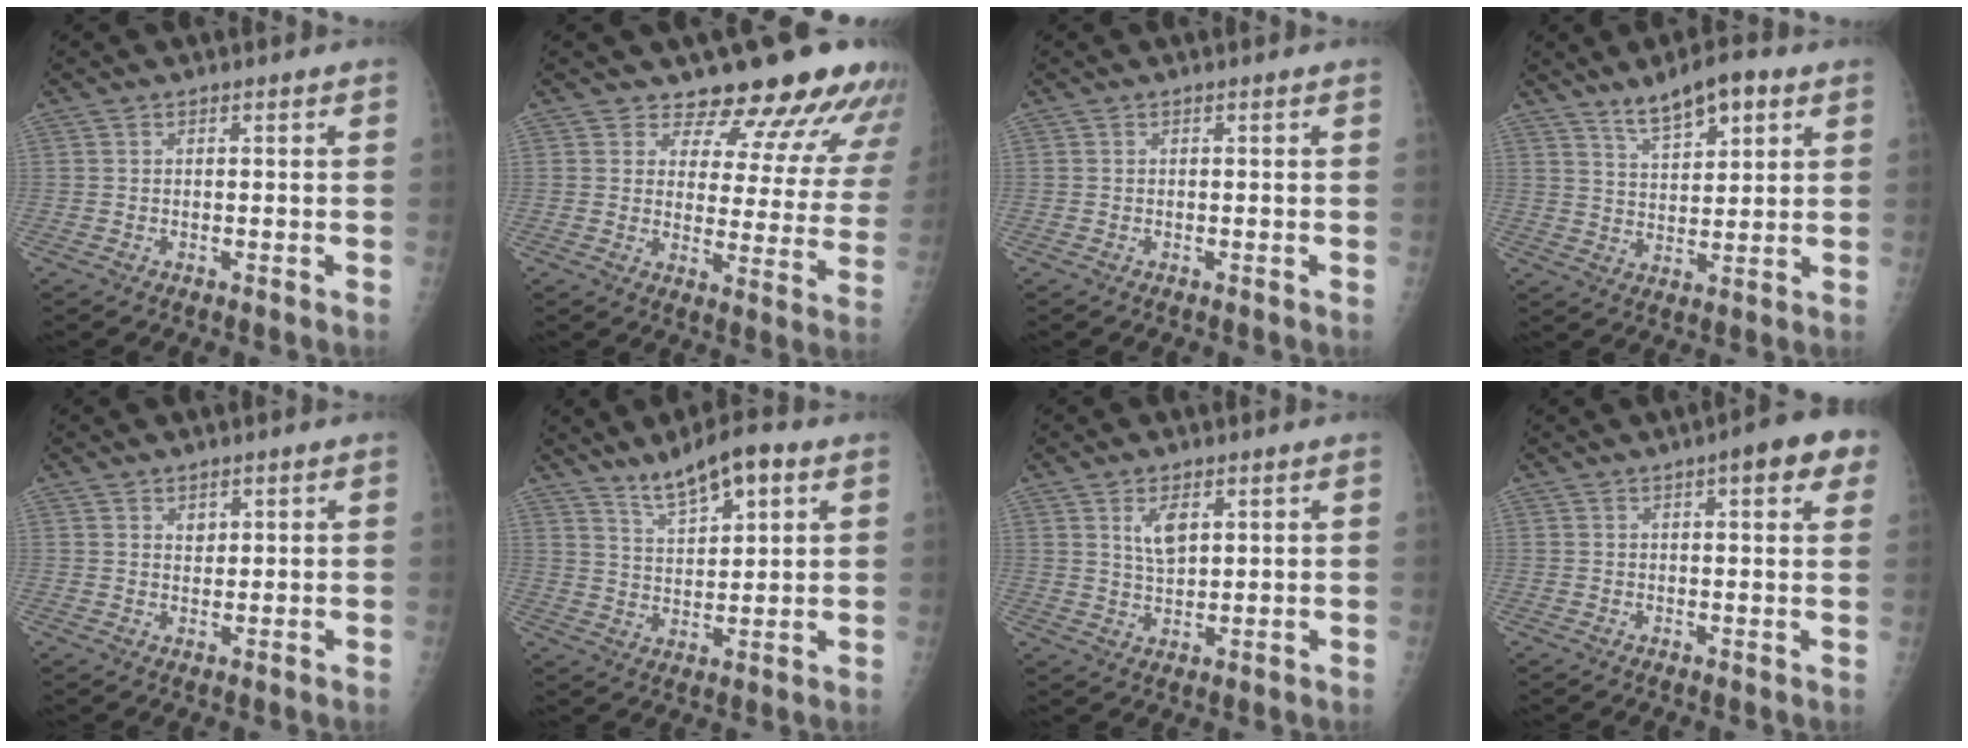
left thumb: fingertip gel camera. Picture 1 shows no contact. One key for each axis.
{"total": 16.6, "fx": 14.7, "fy": 5.8, "fz": 5.2, "tx": -0.016, "ty": -0.097, "tz": 0.170}
{"total": 0.0}
{"total": 8.9, "fx": 5.6, "fy": 3.4, "fz": 6.0, "tx": -0.082, "ty": -0.024, "tz": 0.095}
{"total": 1.9, "fx": 1.2, "fy": 1.3, "fz": 0.7, "tx": 0.000, "ty": -0.008, "tz": 0.019}
{"total": 9.2, "fx": 5.9, "fy": 3.0, "fz": 6.4, "tx": -0.094, "ty": -0.026, "tz": 0.103}
{"total": 4.8, "fx": 2.2, "fy": 2.5, "fz": 3.5, "tx": -0.055, "ty": -0.015, "tz": 0.045}
{"total": 8.4, "fx": 4.1, "fy": 2.4, "fz": 6.9, "tx": -0.067, "ty": -0.004, "tz": 0.043}